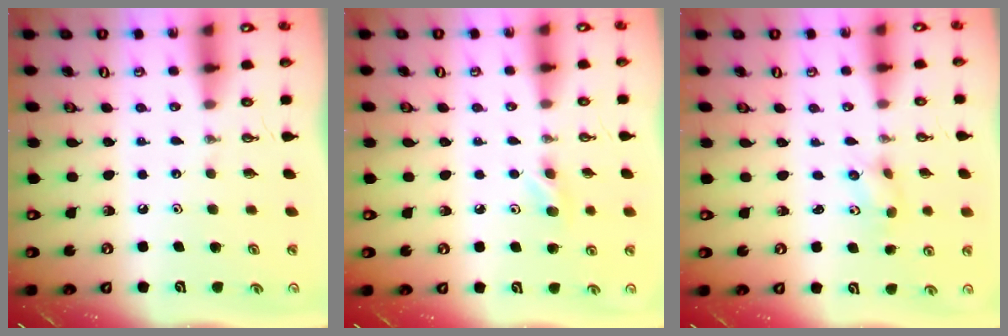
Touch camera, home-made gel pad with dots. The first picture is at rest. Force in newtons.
{"total": 5.0, "press": 4.8, "slide": 1.4}
{"total": 3.8, "press": 3.5, "slide": 1.5}